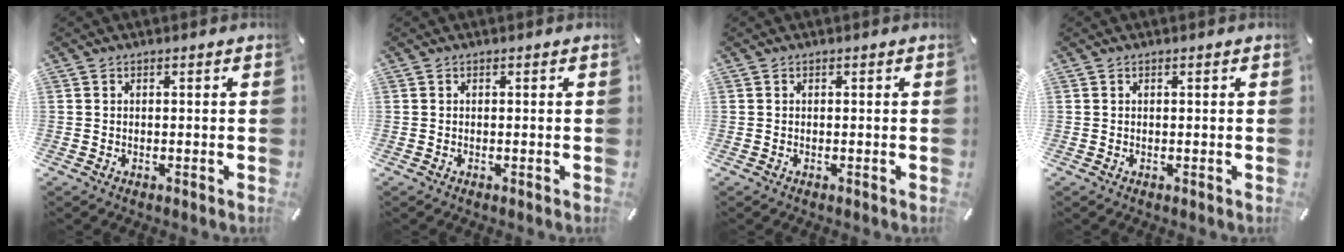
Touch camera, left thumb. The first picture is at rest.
{"total": 0.0}
{"total": 0.0}
{"total": 0.0}